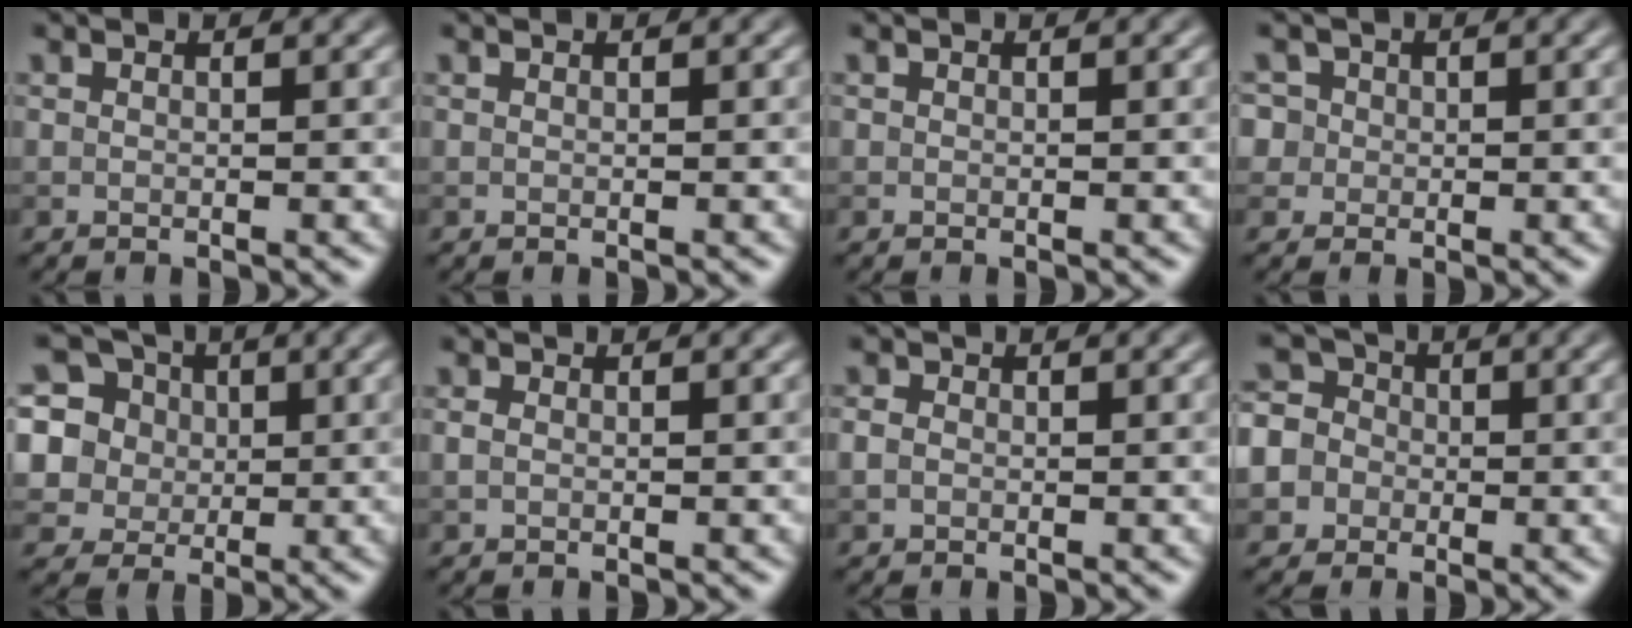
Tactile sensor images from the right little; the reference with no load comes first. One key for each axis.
{"total": 0.0}
{"total": 0.0}
{"total": 4.1, "fx": 1.2, "fy": 3.6, "fz": 1.5, "tx": -0.017, "ty": 0.028, "tz": 0.002}
{"total": 12.6, "fx": 4.7, "fy": 10.5, "fz": 5.2, "tx": -0.145, "ty": 0.051, "tz": 0.074}
{"total": 0.6, "fx": -0.1, "fy": 0.5, "fz": 0.4, "tx": -0.009, "ty": 0.001, "tz": -0.004}
{"total": 1.1, "fx": -0.2, "fy": 0.9, "fz": 0.5, "tx": -0.009, "ty": 0.000, "tz": -0.007}
{"total": 8.1, "fx": -2.5, "fy": 7.4, "fz": 2.3, "tx": -0.062, "ty": 0.006, "tz": -0.074}